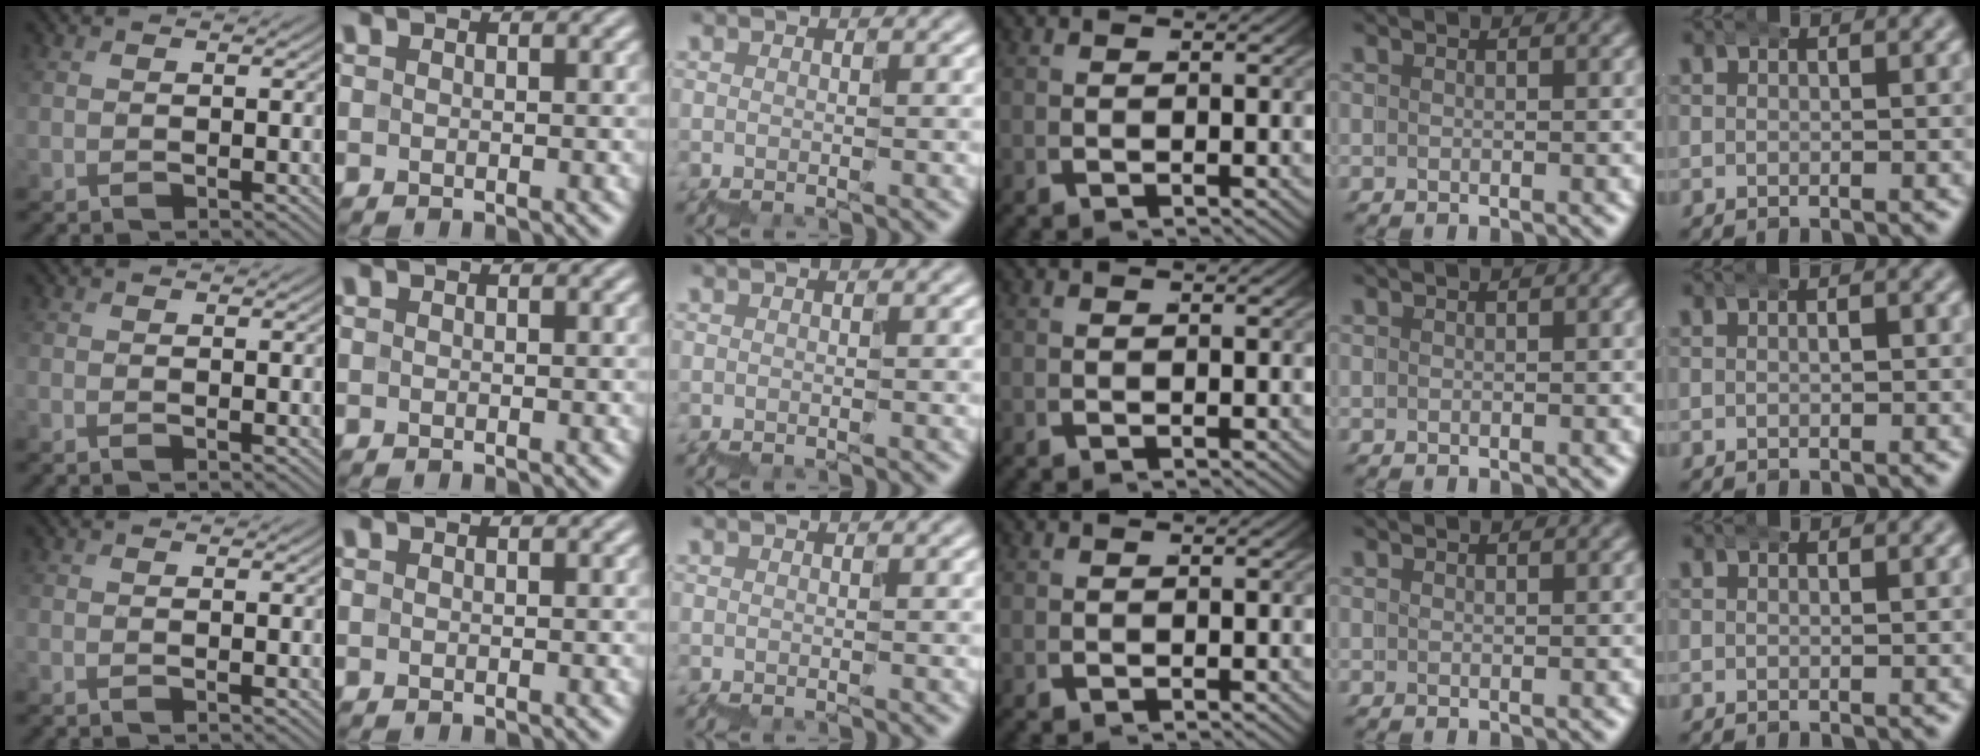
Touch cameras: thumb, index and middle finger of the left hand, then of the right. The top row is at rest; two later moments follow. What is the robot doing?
{"motion": "wrap", "object": "belt"}